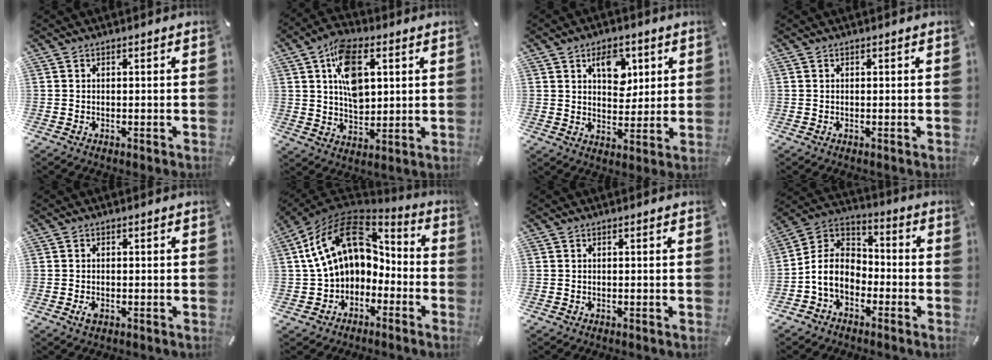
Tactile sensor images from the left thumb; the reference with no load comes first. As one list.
[{"total": 12.6, "force": [3.9, 8.1, 8.9], "torque": [-0.145, 0.000, 0.070]}, {"total": 8.6, "force": [3.7, 6.0, 4.9], "torque": [-0.056, -0.005, 0.059]}, {"total": 0.0}, {"total": 1.9, "force": [-0.7, 1.1, 1.4], "torque": [-0.032, -0.001, -0.013]}, {"total": 16.4, "force": [3.5, 12.2, 10.5], "torque": [-0.205, -0.002, 0.061]}, {"total": 0.0}, {"total": 8.7, "force": [-3.8, 6.7, 4.0], "torque": [-0.112, 0.011, -0.079]}]